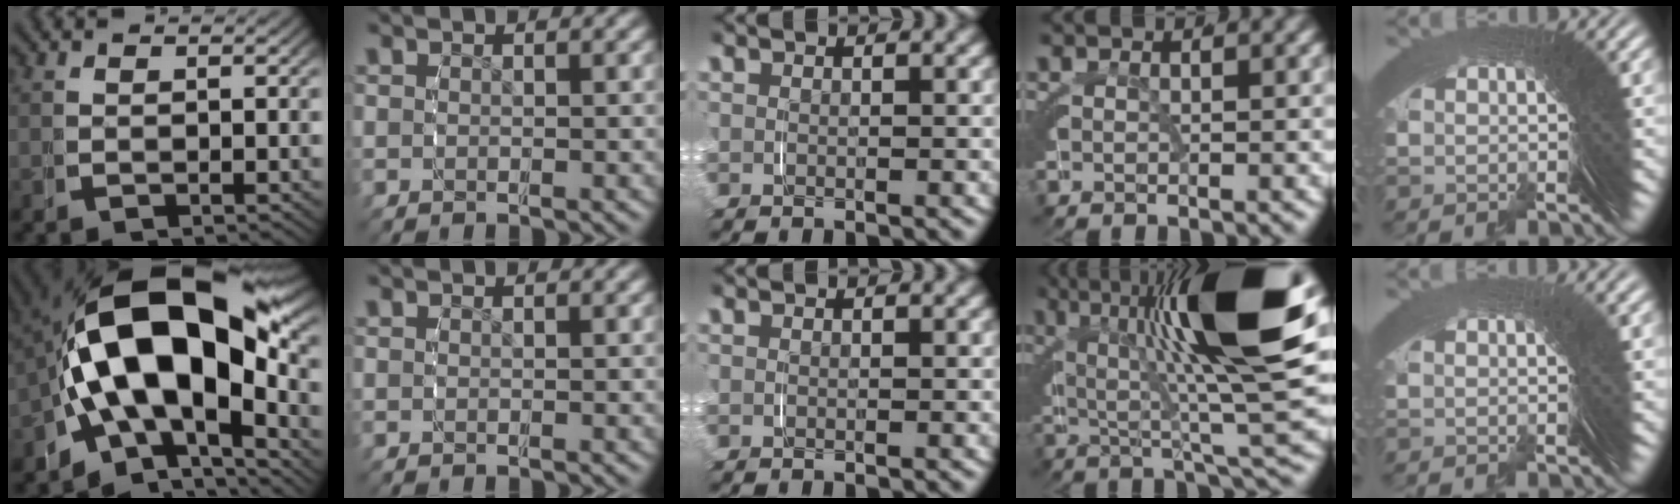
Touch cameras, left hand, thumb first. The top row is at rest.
{"thumb": {"total": 22.7, "force": [0.7, 13.4, 18.3], "torque": [-0.337, -0.042, 0.028]}, "ring": {"total": 15.1, "force": [3.6, 2.3, 14.5], "torque": [-0.204, 0.026, 0.052]}, "little": {"total": 0.9, "force": [0.4, -0.2, 0.8], "torque": [-0.001, 0.010, 0.003]}}